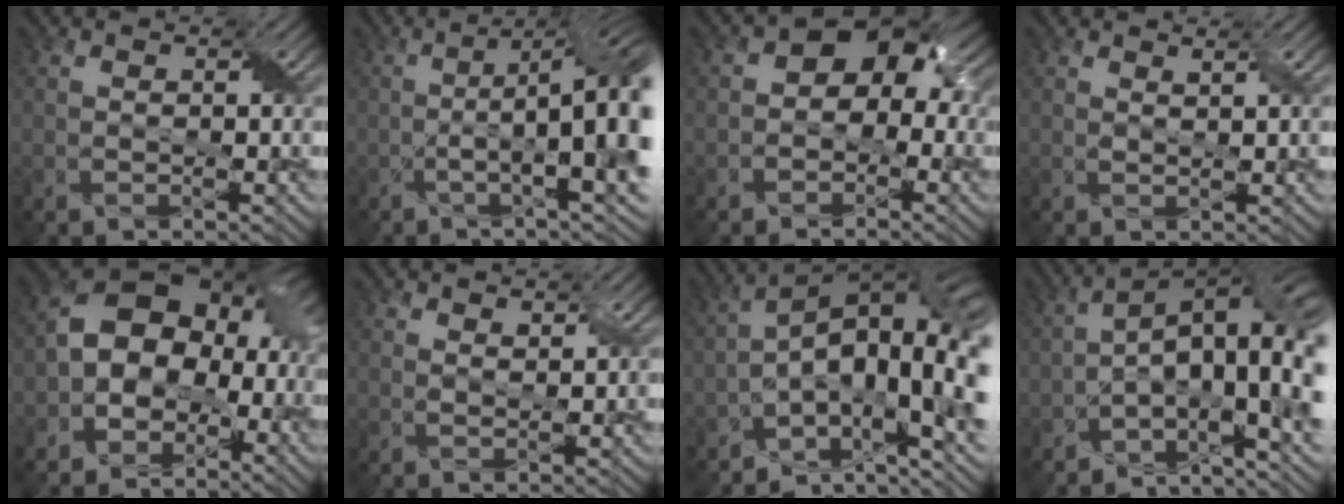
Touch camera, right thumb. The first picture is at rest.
{"total": 14.5, "force": [-1.2, 4.3, 13.8], "torque": [-0.194, -0.006, -0.013]}
{"total": 6.4, "force": [-0.3, 4.6, 4.5], "torque": [-0.058, 0.012, -0.019]}
{"total": 1.1, "force": [0.9, 0.0, 0.7], "torque": [-0.016, 0.002, 0.016]}
{"total": 13.3, "force": [-2.9, 10.0, 8.4], "torque": [-0.149, -0.013, -0.060]}
{"total": 1.2, "force": [0.9, 0.4, 0.7], "torque": [-0.018, -0.001, 0.020]}
{"total": 15.9, "force": [-3.9, 6.4, 14.0], "torque": [-0.196, 0.001, -0.076]}
{"total": 14.3, "force": [-3.1, 5.6, 12.8], "torque": [-0.181, 0.000, -0.054]}